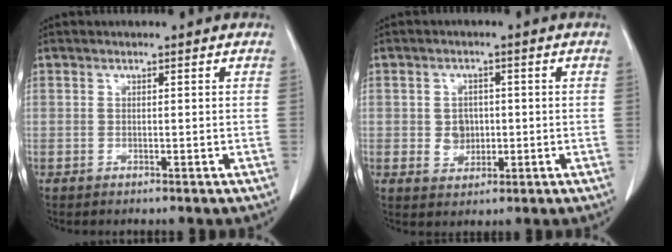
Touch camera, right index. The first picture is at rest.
{"total": 3.6, "force": [-0.1, 3.1, 1.9], "torque": [-0.026, 0.005, 0.009]}